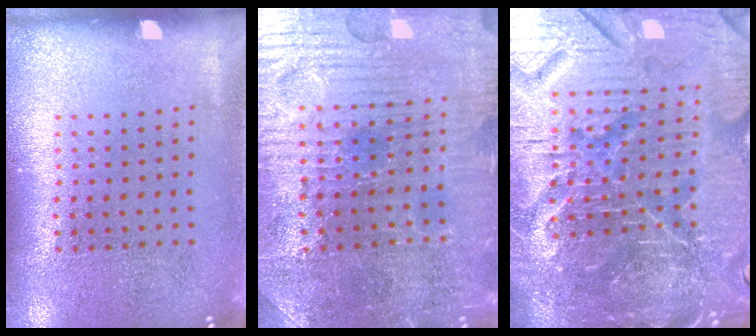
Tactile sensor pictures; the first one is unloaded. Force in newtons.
{"total": 3.7, "press": 3.7, "slide": 0.5}
{"total": 7.2, "press": 6.4, "slide": 3.2}